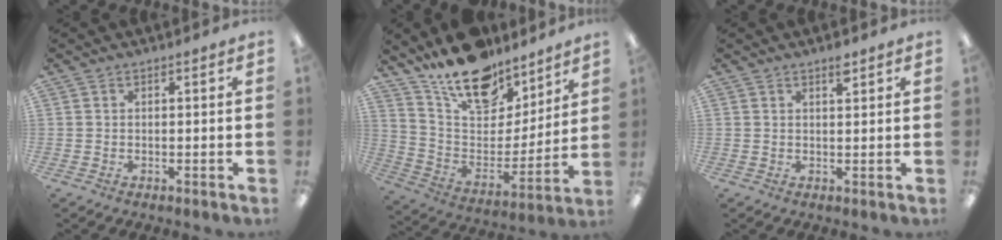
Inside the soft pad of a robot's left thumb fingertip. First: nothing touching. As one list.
[{"total": 19.4, "force": [15.6, 9.1, 7.1], "torque": [-0.137, -0.108, 0.282]}, {"total": 2.3, "force": [1.7, 0.7, 1.4], "torque": [-0.016, -0.006, 0.027]}]